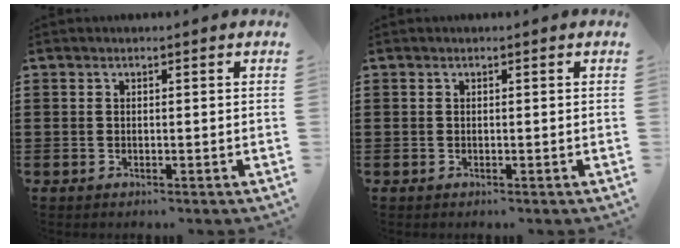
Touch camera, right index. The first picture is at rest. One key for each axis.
{"total": 0.0}